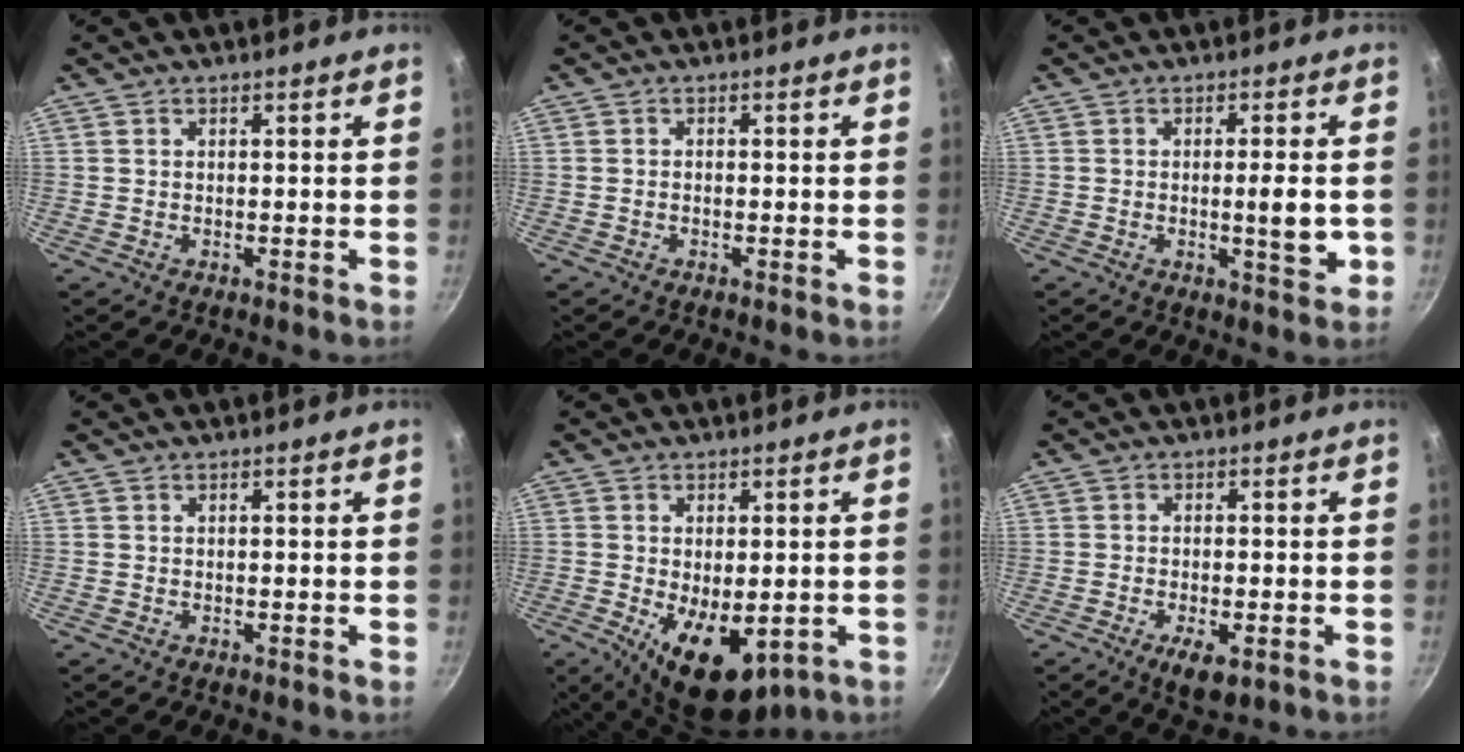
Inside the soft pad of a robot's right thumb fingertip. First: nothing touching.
{"total": 0.5, "force": [-0.3, 0.3, 0.3], "torque": [-0.005, 0.004, -0.007]}
{"total": 5.7, "force": [-0.8, 1.4, 5.5], "torque": [-0.075, -0.001, -0.012]}
{"total": 0.0}
{"total": 12.0, "force": [-3.2, 6.4, 9.6], "torque": [-0.124, -0.012, -0.029]}
{"total": 5.3, "force": [-2.2, 2.1, 4.3], "torque": [-0.067, 0.004, -0.030]}